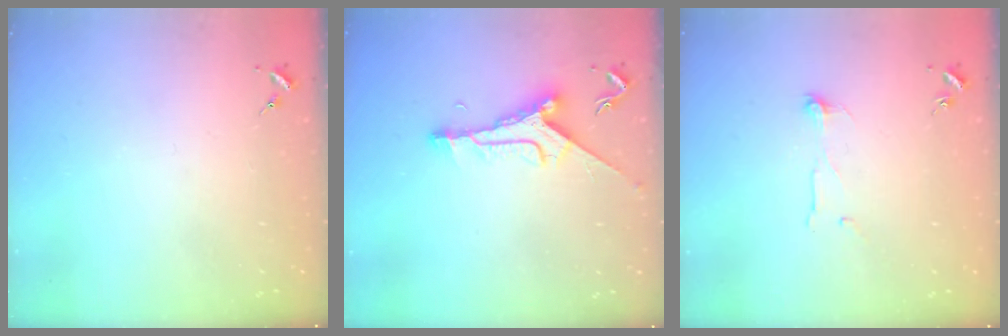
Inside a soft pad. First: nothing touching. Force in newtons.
{"total": 9.8, "press": 9.8, "slide": 0.4}
{"total": 4.8, "press": 4.8, "slide": 0.4}